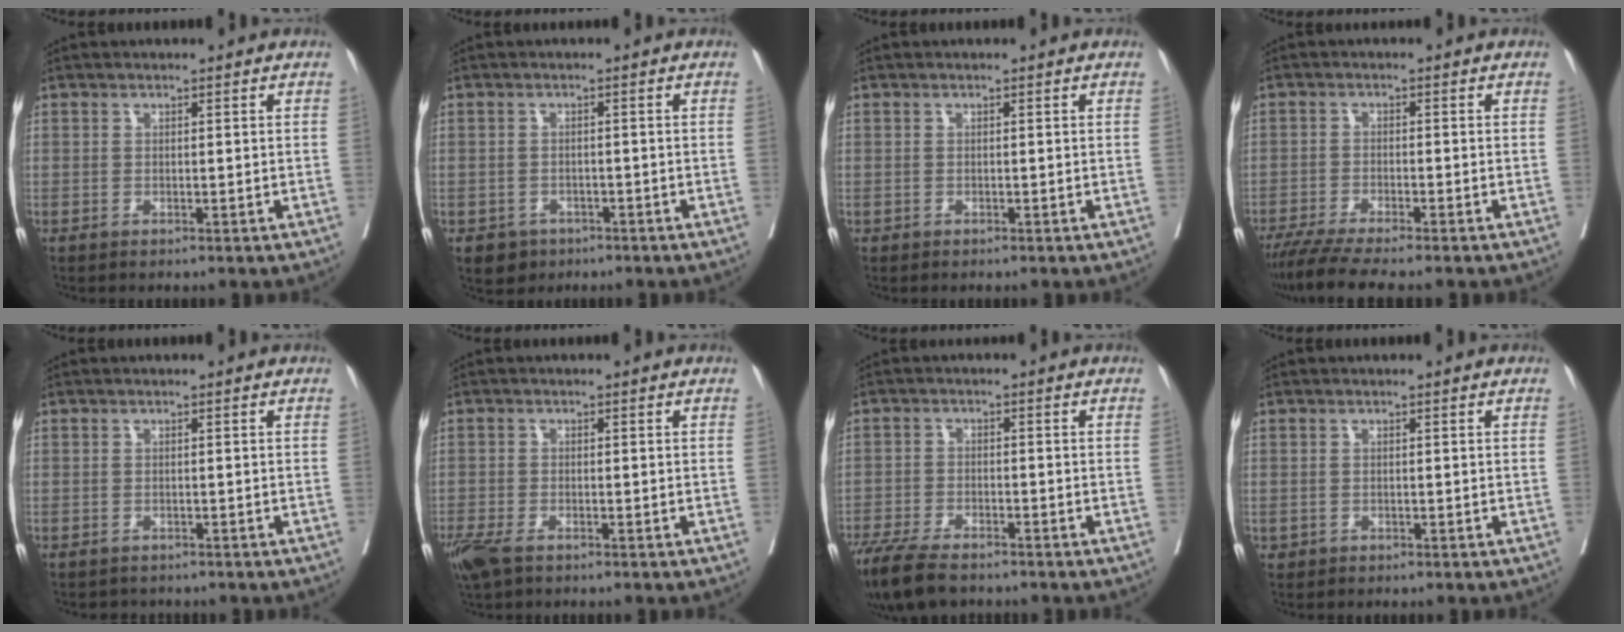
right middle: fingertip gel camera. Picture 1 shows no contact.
{"total": 3.1, "force": [-1.8, 2.5, 0.4], "torque": [-0.005, 0.008, -0.023]}
{"total": 0.0}
{"total": 7.9, "force": [-6.7, 0.0, 4.3], "torque": [-0.062, -0.020, -0.111]}
{"total": 2.1, "force": [-1.9, 0.9, -0.1], "torque": [-0.003, -0.003, -0.031]}
{"total": 6.2, "force": [-4.2, 2.7, 3.8], "torque": [-0.085, -0.016, -0.076]}
{"total": 10.3, "force": [-8.4, 2.7, 5.3], "torque": [-0.093, -0.020, -0.142]}
{"total": 0.6, "force": [-0.2, 0.5, 0.1], "torque": [-0.004, 0.003, 0.001]}